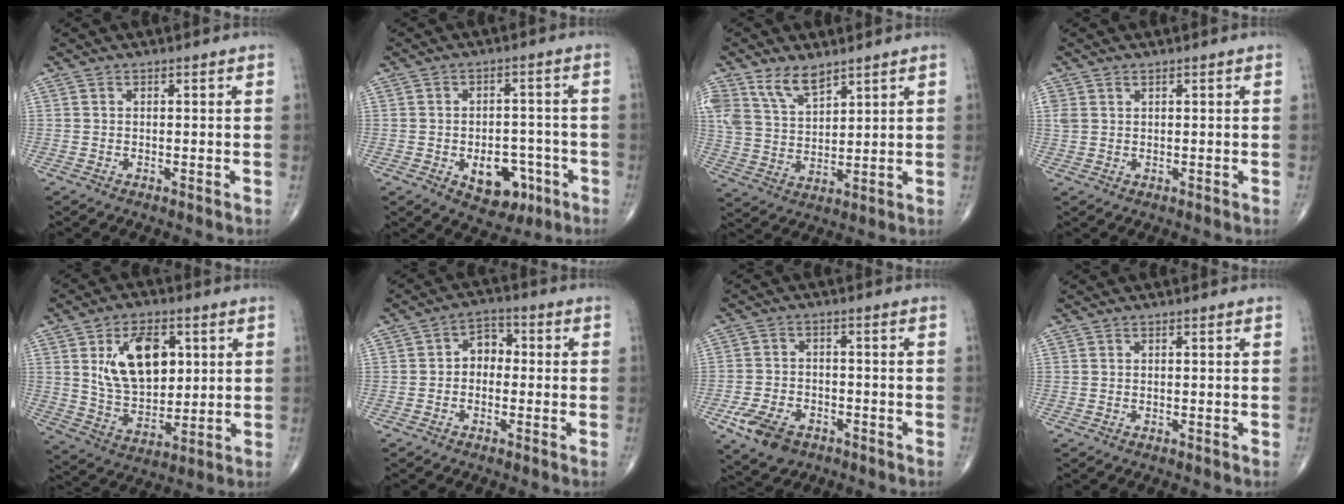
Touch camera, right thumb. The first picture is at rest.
{"total": 9.2, "force": [-3.6, 6.0, 6.0], "torque": [-0.045, 0.027, -0.039]}
{"total": 8.9, "force": [6.2, 4.4, 4.7], "torque": [-0.077, -0.031, 0.131]}
{"total": 1.8, "force": [1.1, 1.1, 1.0], "torque": [-0.022, 0.005, 0.028]}
{"total": 14.9, "force": [4.3, 9.0, 11.0], "torque": [-0.158, -0.020, 0.088]}
{"total": 4.8, "force": [-0.3, 3.6, 3.1], "torque": [-0.025, 0.021, -0.019]}
{"total": 8.0, "force": [-4.3, 5.2, 4.4], "torque": [-0.078, 0.018, -0.072]}
{"total": 0.0}